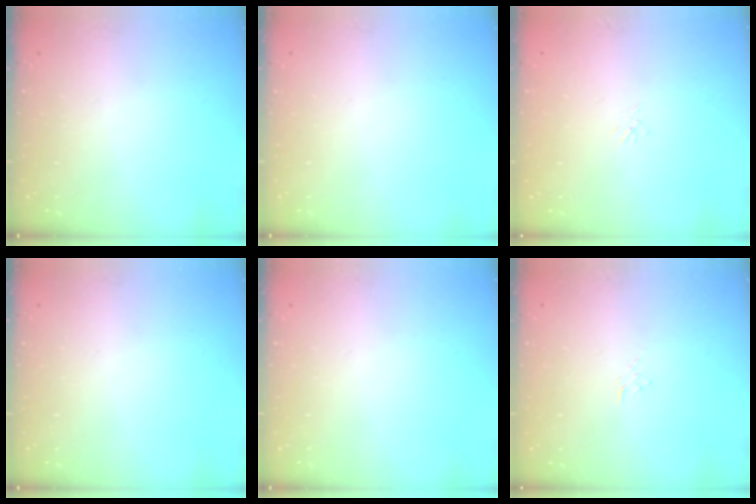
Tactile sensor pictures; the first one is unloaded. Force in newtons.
{"total": 0.0}
{"total": 1.1, "press": 1.0, "slide": 0.3}
{"total": 0.0}
{"total": 0.0}
{"total": 3.7, "press": 3.7, "slide": 0.1}